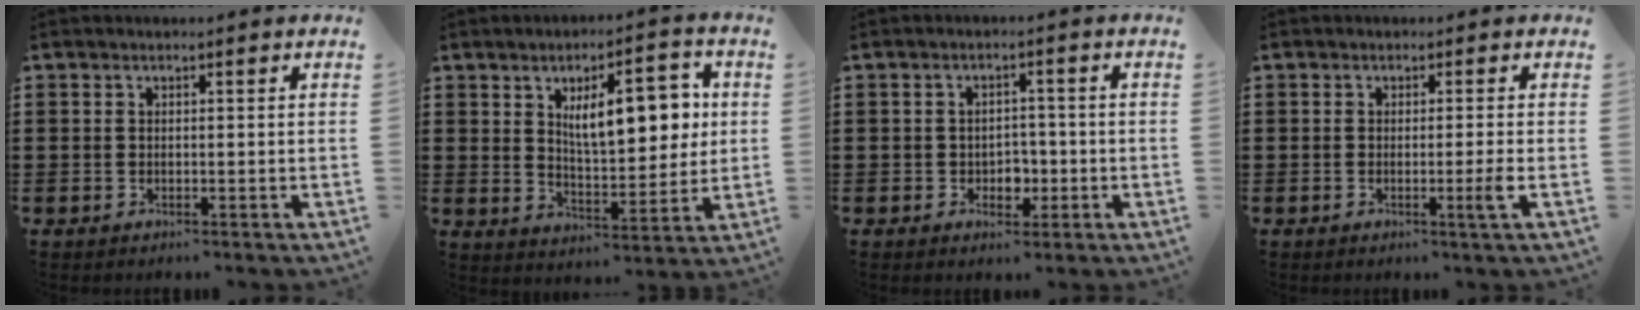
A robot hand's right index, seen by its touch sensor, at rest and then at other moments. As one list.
[{"total": 11.2, "force": [2.9, 4.8, 9.7], "torque": [-0.148, 0.000, 0.043]}, {"total": 2.7, "force": [-0.9, 2.1, 1.4], "torque": [-0.025, -0.001, -0.023]}, {"total": 3.2, "force": [-0.7, -0.7, 3.0], "torque": [-0.049, -0.015, -0.015]}]